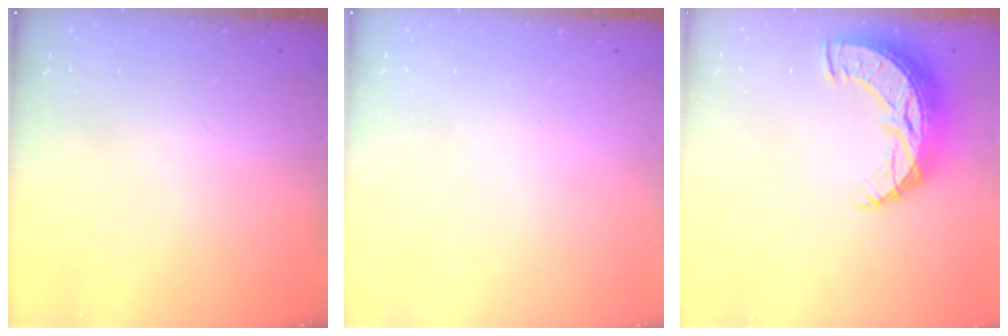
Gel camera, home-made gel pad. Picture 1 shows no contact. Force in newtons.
{"total": 0.0}
{"total": 11.2, "press": 11.1, "slide": 0.9}